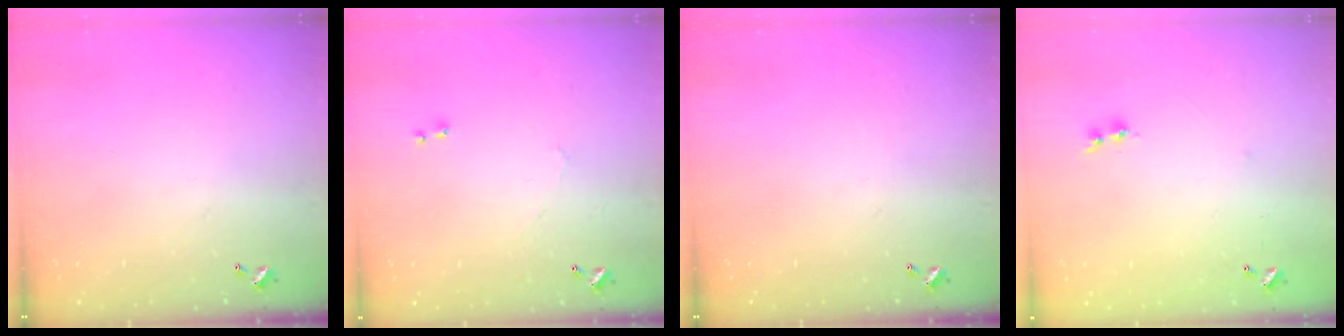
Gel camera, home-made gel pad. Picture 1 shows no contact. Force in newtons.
{"total": 1.0, "press": 0.5, "slide": 0.8}
{"total": 0.0}
{"total": 6.8, "press": 6.8, "slide": 0.6}